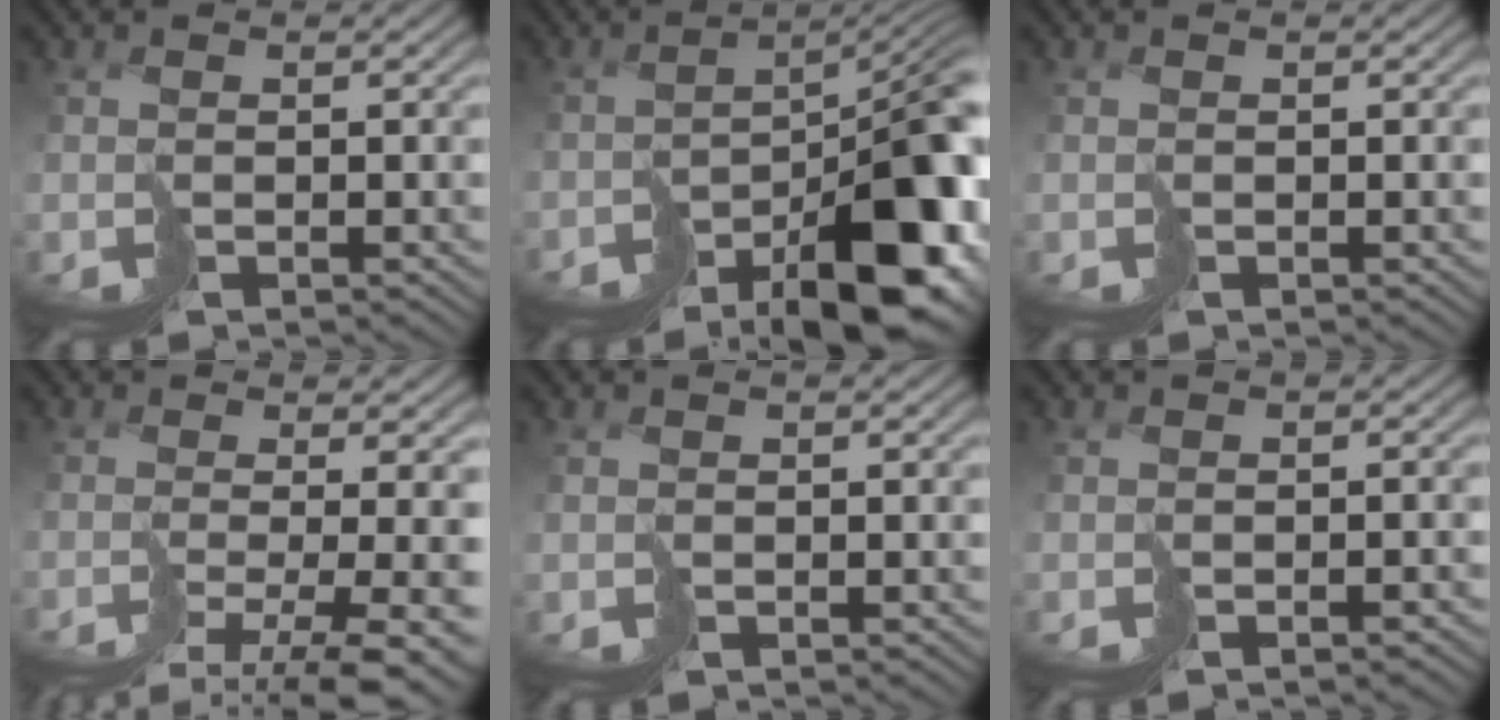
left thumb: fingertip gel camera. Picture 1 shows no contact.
{"total": 13.9, "force": [-7.5, 5.6, 10.2], "torque": [-0.109, -0.022, -0.104]}
{"total": 0.0}
{"total": 9.2, "force": [-4.0, 2.2, 8.0], "torque": [-0.102, -0.027, -0.026]}
{"total": 0.0}
{"total": 1.6, "force": [-1.4, 0.3, 0.7], "torque": [-0.002, 0.001, -0.020]}